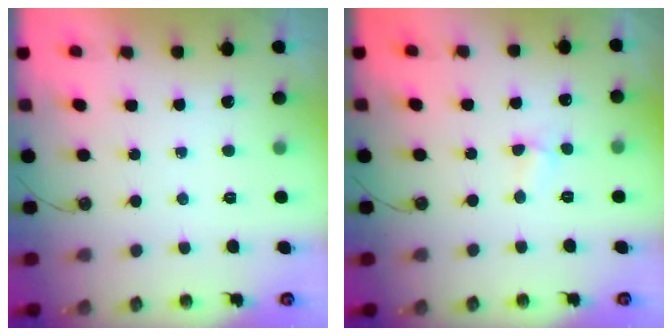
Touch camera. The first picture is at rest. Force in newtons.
{"total": 3.0, "press": 2.9, "slide": 0.4}